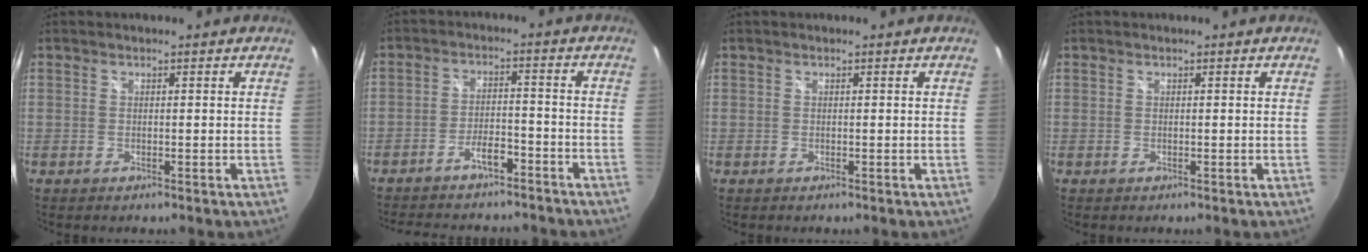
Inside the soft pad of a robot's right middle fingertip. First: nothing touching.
{"total": 12.5, "force": [-10.7, 3.9, 5.2], "torque": [-0.116, 0.011, -0.153]}
{"total": 0.0}
{"total": 0.0}